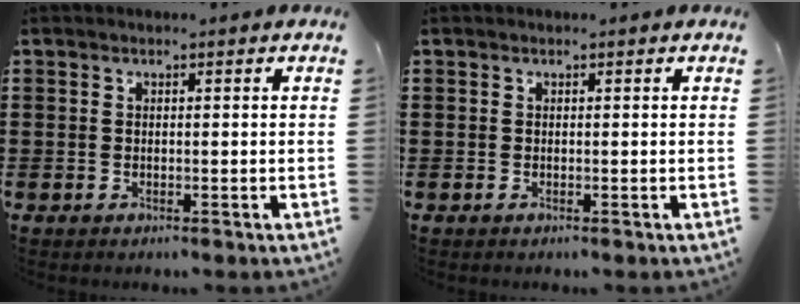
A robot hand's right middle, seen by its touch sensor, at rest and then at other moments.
{"total": 0.0}